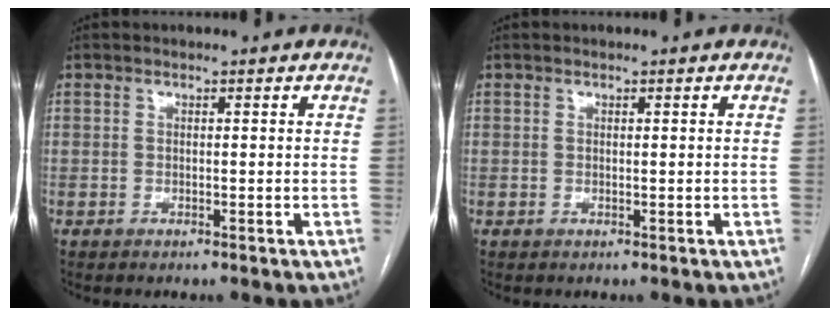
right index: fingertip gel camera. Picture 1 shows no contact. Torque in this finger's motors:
{"motor_torque": [-0.04, -0.06, 0.04, 0.01]}